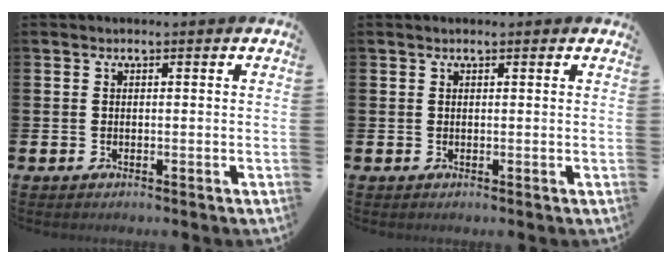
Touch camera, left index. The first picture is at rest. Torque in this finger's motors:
{"motor_torque": [1.01, -1.13, 0.43, 0.03]}